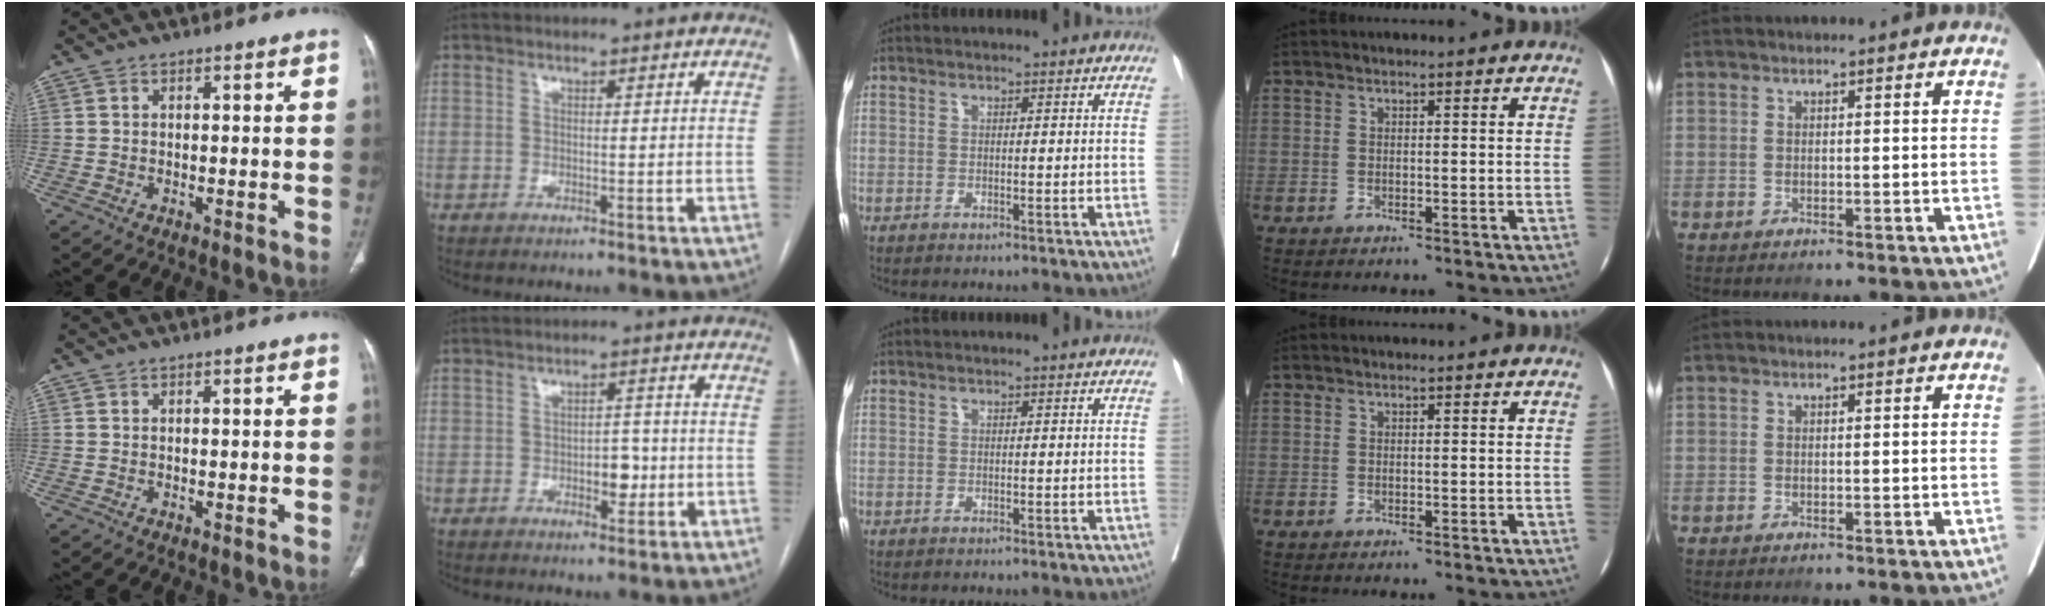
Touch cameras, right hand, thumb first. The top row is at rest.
{"index": {"total": 3.8, "force": [-0.8, 2.1, 3.1], "torque": [-0.038, 0.006, -0.008]}}